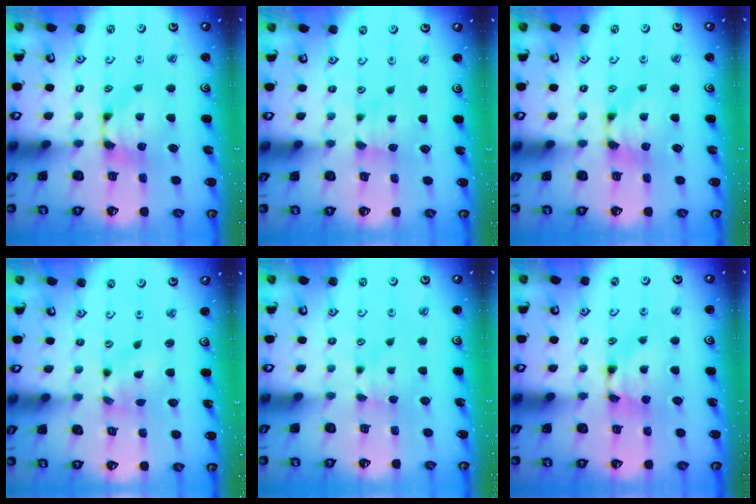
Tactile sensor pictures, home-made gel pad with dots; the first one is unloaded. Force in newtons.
{"total": 2.5, "press": 2.5, "slide": 0.4}
{"total": 0.0}
{"total": 2.2, "press": 2.0, "slide": 1.0}
{"total": 2.1, "press": 2.1, "slide": 0.5}
{"total": 1.2, "press": 1.2, "slide": 0.2}